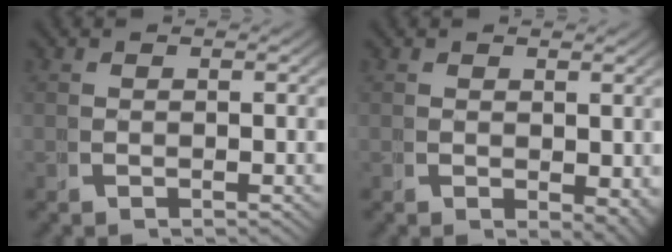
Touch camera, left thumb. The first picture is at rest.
{"total": 2.4, "force": [0.1, 1.5, 1.8], "torque": [-0.022, -0.017, 0.014]}